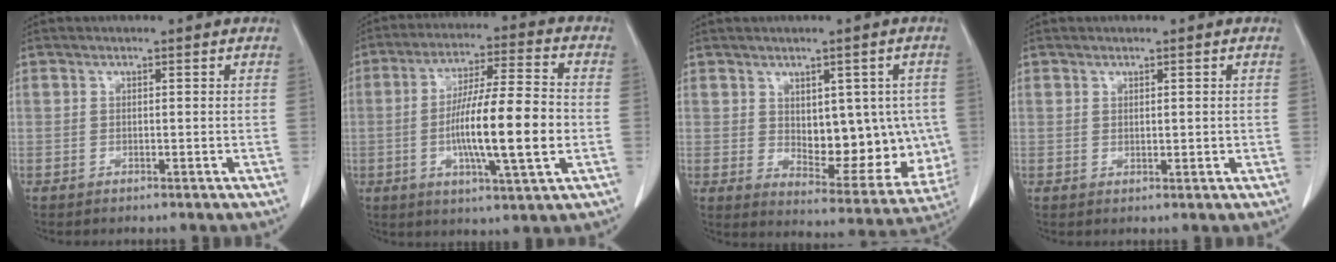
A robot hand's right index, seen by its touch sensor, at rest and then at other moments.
{"total": 15.6, "force": [-2.5, 1.3, 15.3], "torque": [-0.268, -0.001, -0.047]}
{"total": 14.1, "force": [0.5, 7.4, 12.0], "torque": [-0.161, 0.000, 0.033]}
{"total": 1.1, "force": [0.1, 0.6, 1.0], "torque": [-0.019, -0.004, 0.005]}